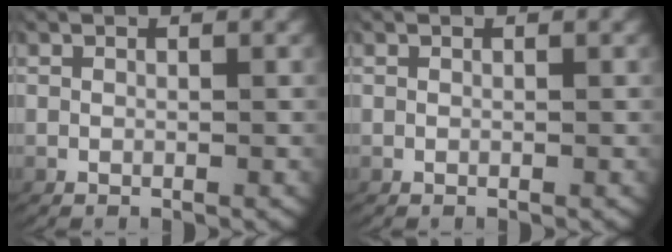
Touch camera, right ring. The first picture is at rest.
{"total": 0.0}